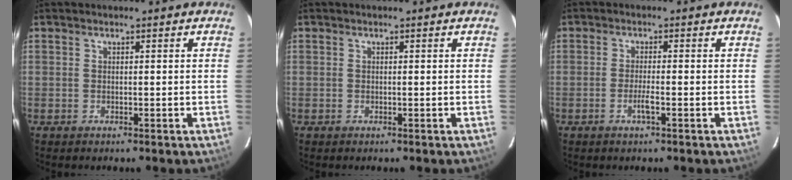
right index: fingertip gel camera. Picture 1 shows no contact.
{"total": 0.0}
{"total": 2.1, "force": [-0.9, 0.0, 1.9], "torque": [-0.038, 0.000, -0.016]}